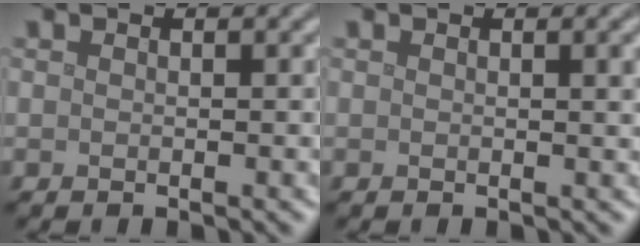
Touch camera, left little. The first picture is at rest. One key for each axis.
{"total": 2.0, "fx": 0.5, "fy": 0.6, "fz": 1.8, "tx": -0.015, "ty": 0.005, "tz": 0.005}